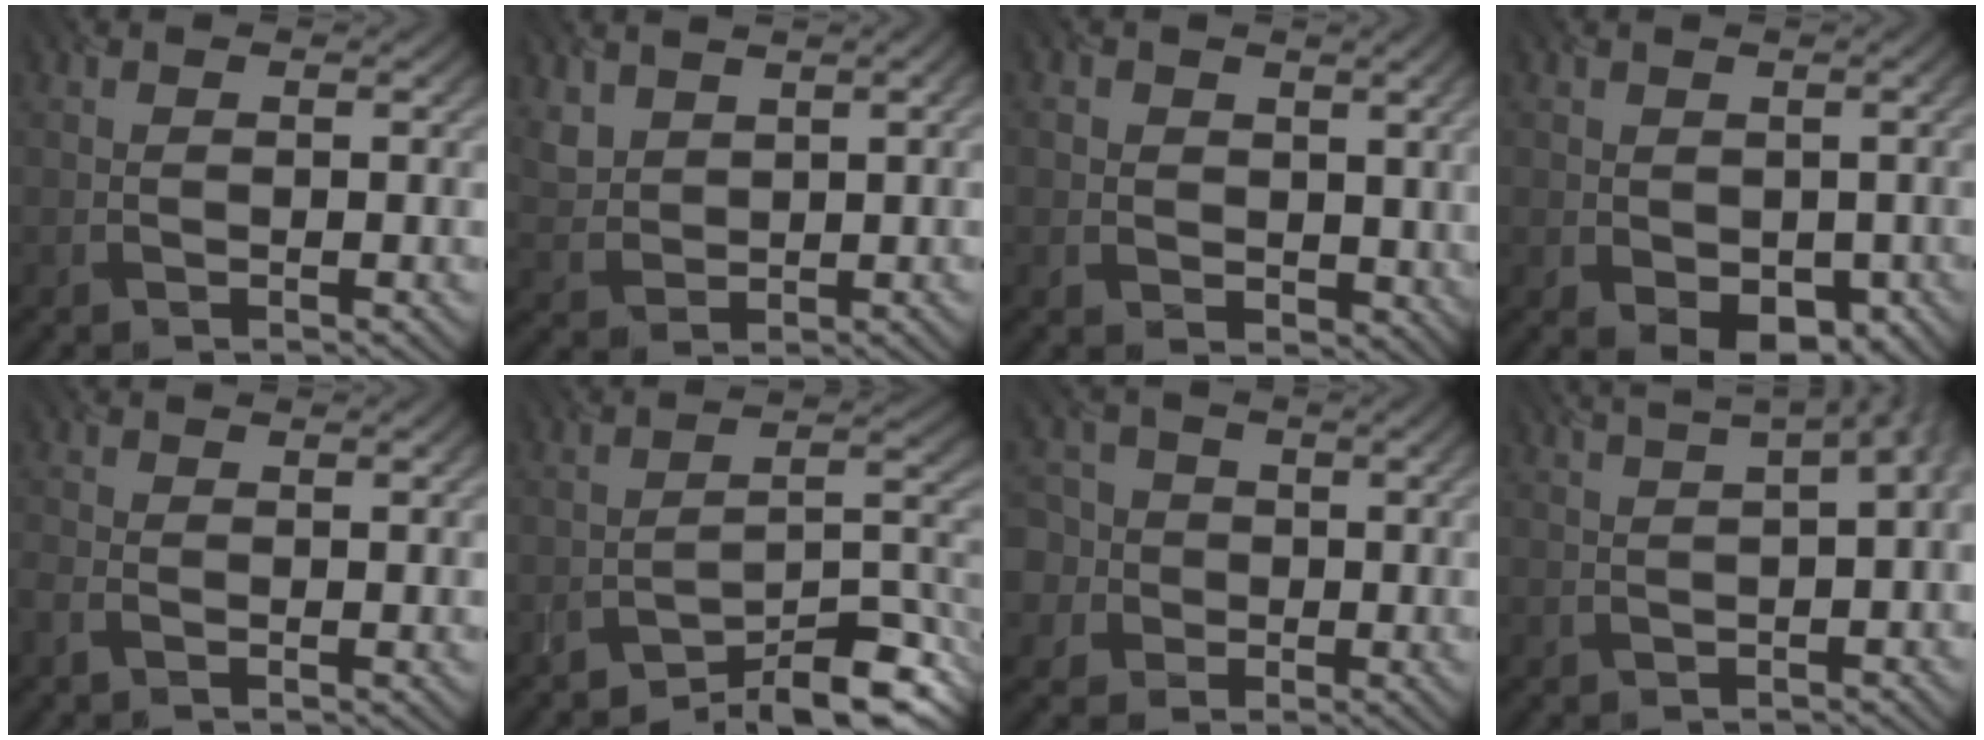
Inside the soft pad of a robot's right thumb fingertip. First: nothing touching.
{"total": 3.4, "force": [2.5, 2.0, 1.2], "torque": [-0.041, 0.000, 0.057]}
{"total": 3.1, "force": [0.5, 2.9, 0.9], "torque": [-0.028, -0.012, 0.008]}
{"total": 4.1, "force": [-1.3, 2.9, 2.6], "torque": [-0.049, -0.020, -0.013]}
{"total": 1.8, "force": [-1.0, 0.6, 1.4], "torque": [-0.037, -0.003, -0.023]}
{"total": 9.4, "force": [-8.1, 1.5, 4.6], "torque": [-0.063, 0.013, -0.139]}
{"total": 7.5, "force": [-0.6, 7.2, 1.9], "torque": [-0.076, 0.007, -0.046]}
{"total": 8.1, "force": [2.1, 3.2, 7.1], "torque": [-0.065, 0.037, 0.013]}